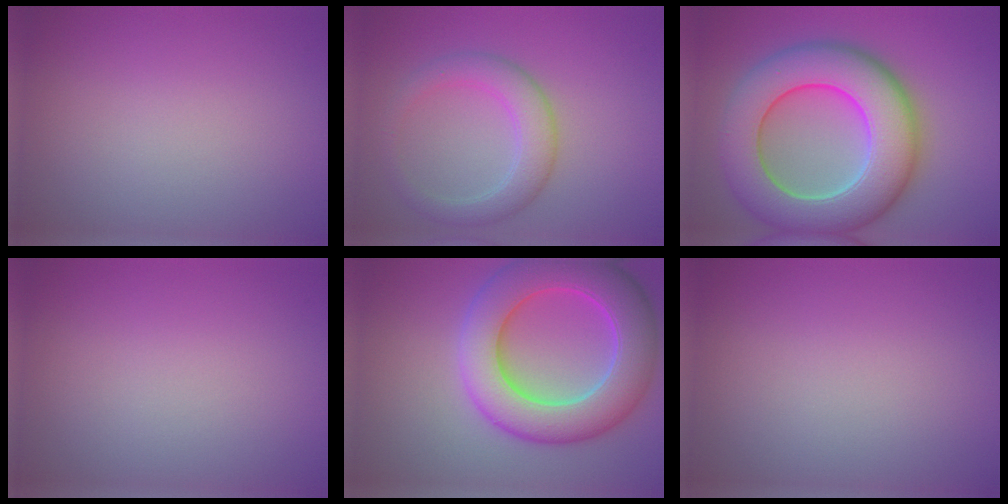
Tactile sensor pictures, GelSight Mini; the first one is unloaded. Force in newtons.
{"total": 3.8, "press": 3.8, "slide": 0.2}
{"total": 11.8, "press": 11.8, "slide": 0.8}
{"total": 0.0}
{"total": 9.5, "press": 9.5, "slide": 0.2}
{"total": 0.0}